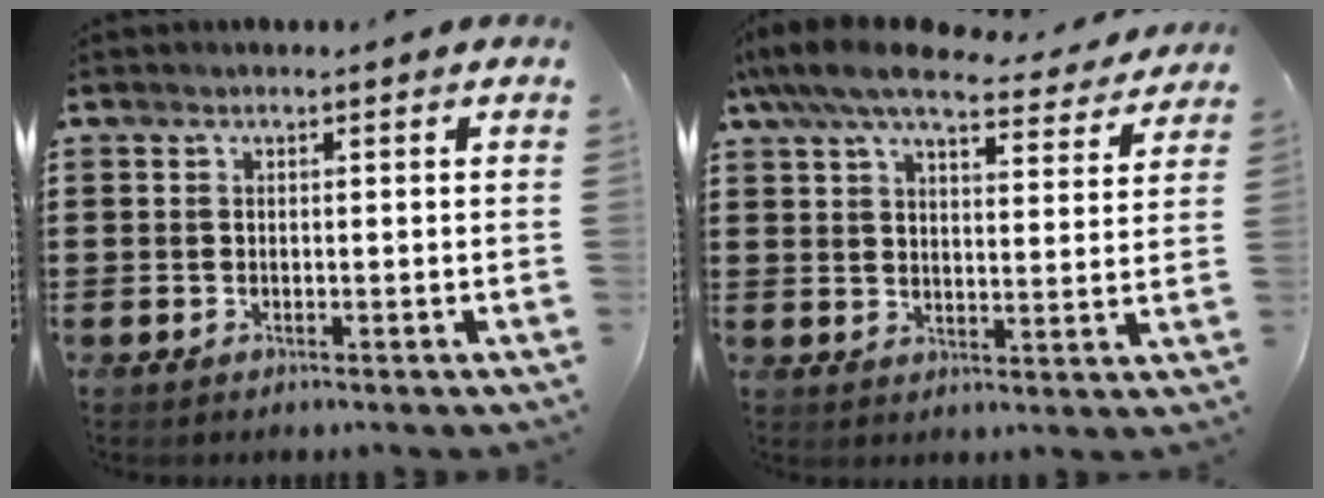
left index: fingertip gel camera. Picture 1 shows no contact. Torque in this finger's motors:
{"motor_torque": [1.39, 0.01, 1.06, 0.21]}